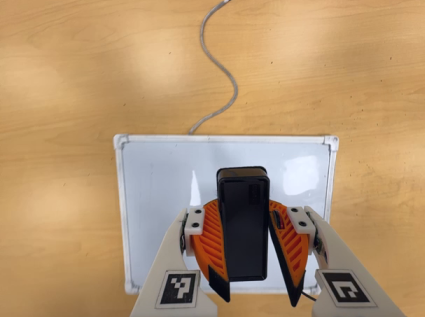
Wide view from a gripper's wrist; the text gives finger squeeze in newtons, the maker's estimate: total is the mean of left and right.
{"total": 8.3, "left": 8.9, "right": 7.7}